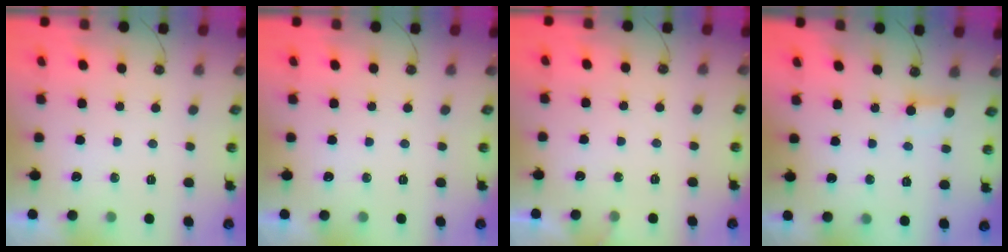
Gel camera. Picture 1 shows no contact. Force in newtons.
{"total": 0.0}
{"total": 2.8, "press": 2.8, "slide": 0.2}
{"total": 2.2, "press": 2.2, "slide": 0.1}